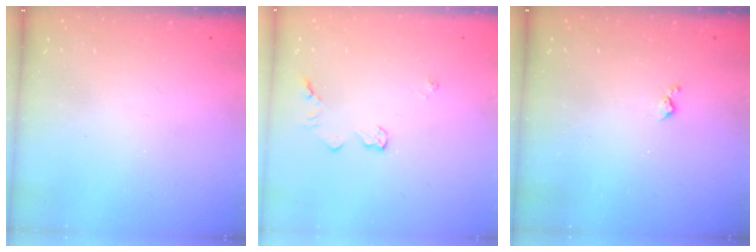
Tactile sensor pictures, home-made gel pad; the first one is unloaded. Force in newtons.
{"total": 5.8, "press": 5.8, "slide": 0.6}
{"total": 3.4, "press": 3.4, "slide": 0.5}